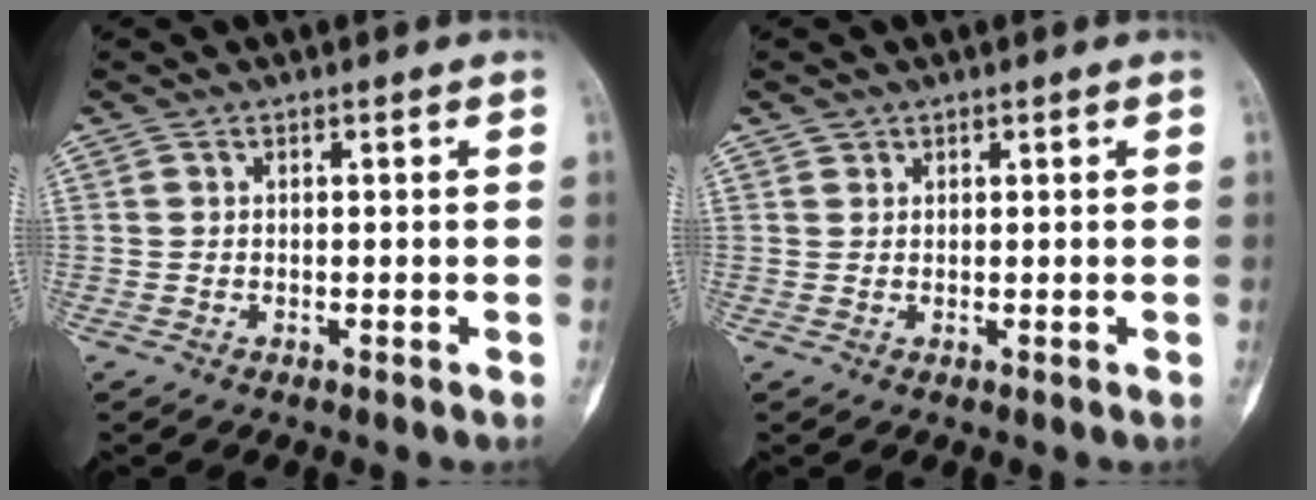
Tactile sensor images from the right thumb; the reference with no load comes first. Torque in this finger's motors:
{"motor_torque": [-0.16, -0.11, 0.09, 0.00, 0.00]}